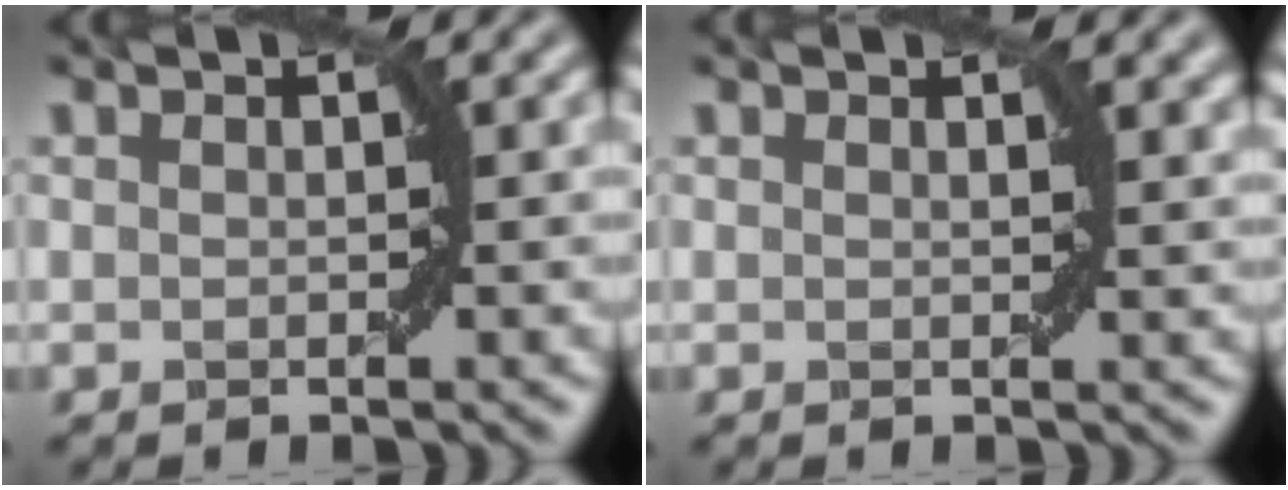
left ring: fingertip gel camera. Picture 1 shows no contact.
{"total": 1.0, "force": [0.8, 0.2, 0.5], "torque": [-0.003, -0.001, 0.015]}